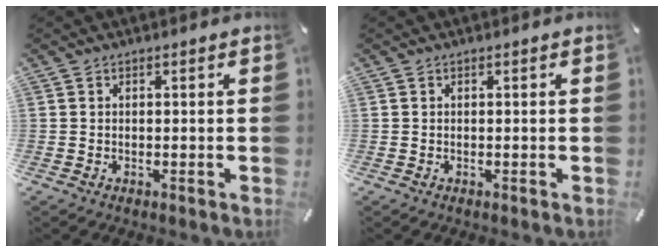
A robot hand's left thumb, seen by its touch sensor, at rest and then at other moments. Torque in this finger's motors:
{"motor_torque": [-0.13, -0.05, -0.10, 0.01, -0.02]}